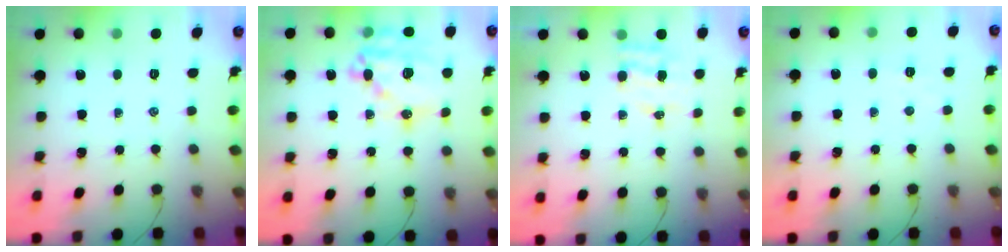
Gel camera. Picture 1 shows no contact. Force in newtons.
{"total": 19.8, "press": 19.4, "slide": 4.0}
{"total": 4.9, "press": 4.8, "slide": 0.8}
{"total": 2.6, "press": 2.4, "slide": 0.8}